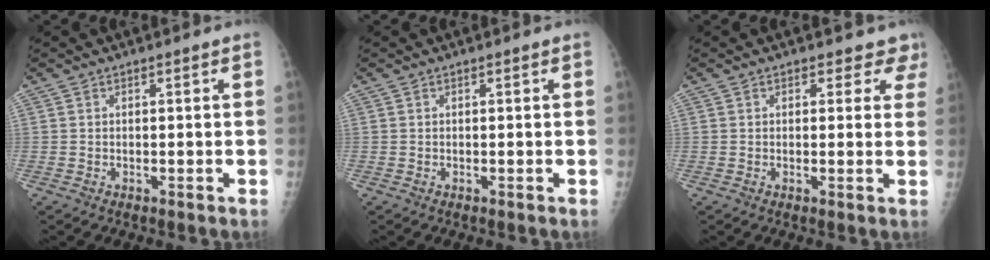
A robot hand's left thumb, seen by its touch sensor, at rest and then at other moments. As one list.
[{"total": 0.0}, {"total": 3.9, "force": [3.2, 2.2, 0.1], "torque": [0.035, -0.016, 0.017]}]